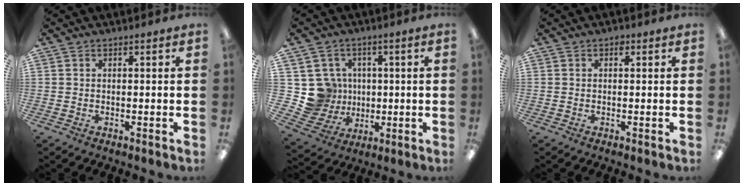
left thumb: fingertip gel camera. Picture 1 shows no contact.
{"total": 10.7, "force": [1.8, 10.4, 2.0], "torque": [-0.071, -0.005, 0.050]}
{"total": 1.1, "force": [0.5, 0.7, 0.6], "torque": [-0.006, 0.000, 0.007]}